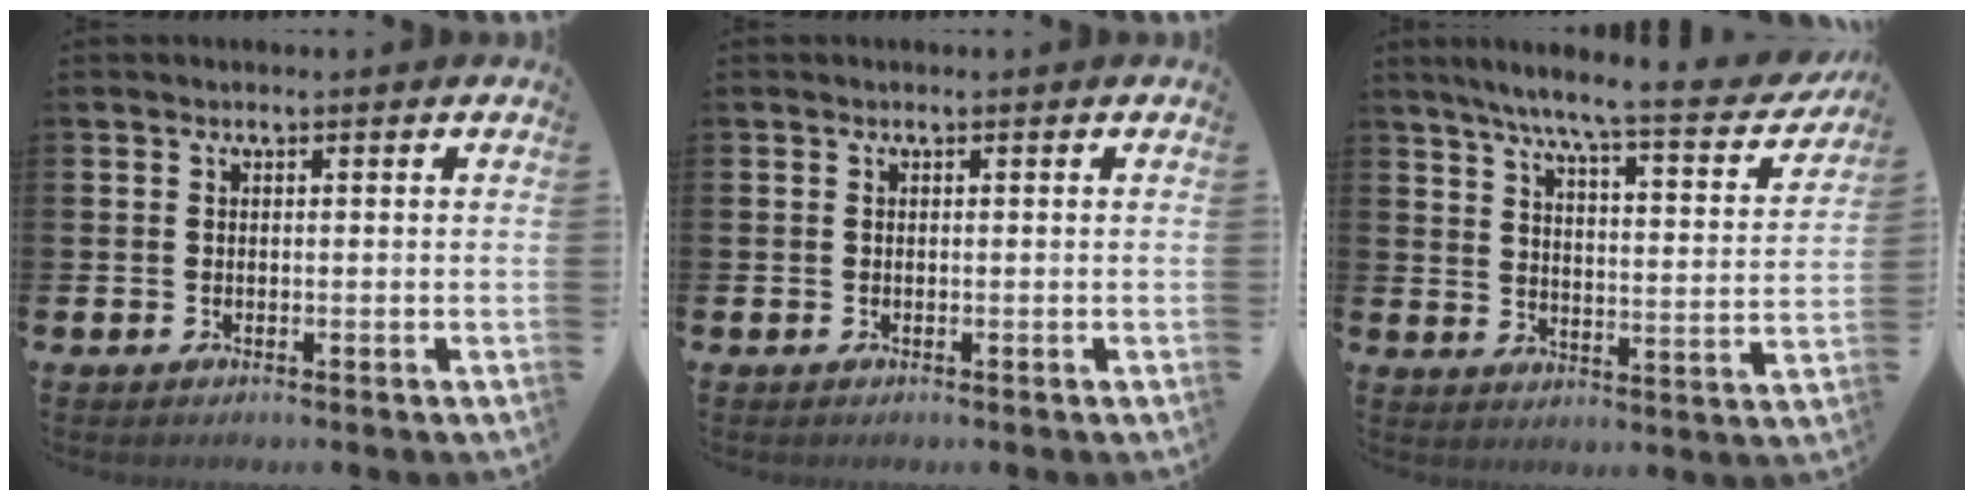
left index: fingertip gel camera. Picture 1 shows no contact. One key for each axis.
{"total": 0.0}
{"total": 8.1, "fx": 6.9, "fy": 0.6, "fz": 4.2, "tx": -0.097, "ty": -0.051, "tz": 0.108}